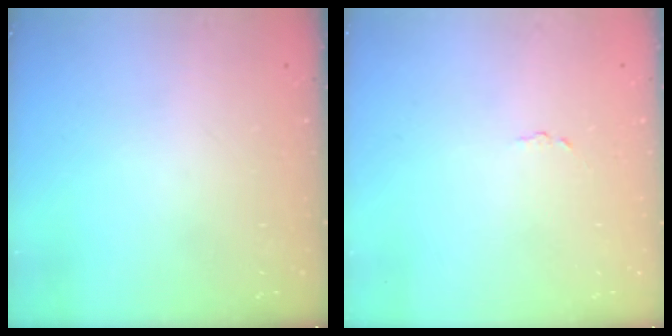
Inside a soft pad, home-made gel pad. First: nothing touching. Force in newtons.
{"total": 1.7, "press": 1.7, "slide": 0.1}